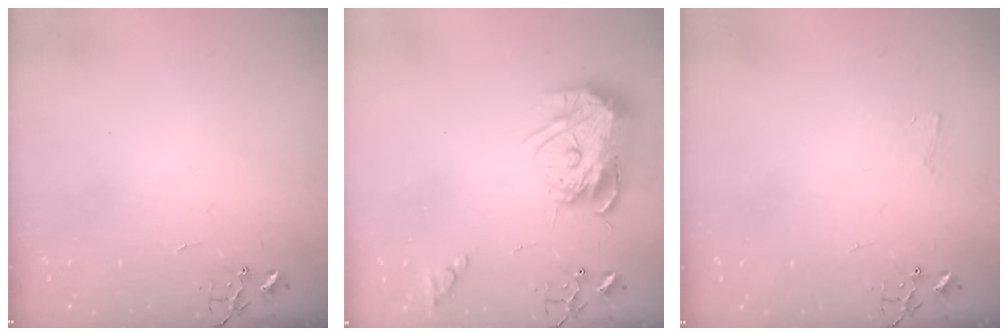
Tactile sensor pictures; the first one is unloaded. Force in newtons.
{"total": 16.3, "press": 16.2, "slide": 1.6}
{"total": 3.7, "press": 3.6, "slide": 0.6}